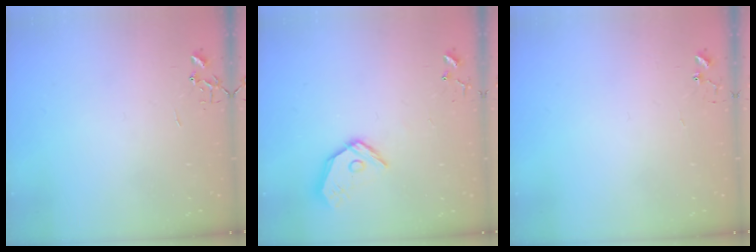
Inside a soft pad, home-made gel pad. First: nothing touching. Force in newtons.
{"total": 12.4, "press": 12.2, "slide": 1.9}
{"total": 5.2, "press": 5.2, "slide": 0.4}